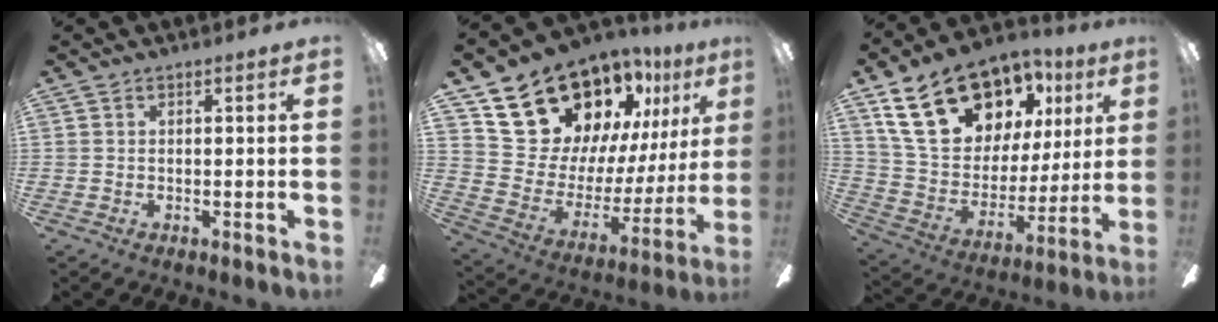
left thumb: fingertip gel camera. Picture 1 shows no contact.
{"total": 22.8, "force": [17.2, 12.2, 8.6], "torque": [-0.138, -0.114, 0.331]}
{"total": 22.7, "force": [13.3, 14.6, 11.3], "torque": [-0.187, -0.061, 0.253]}